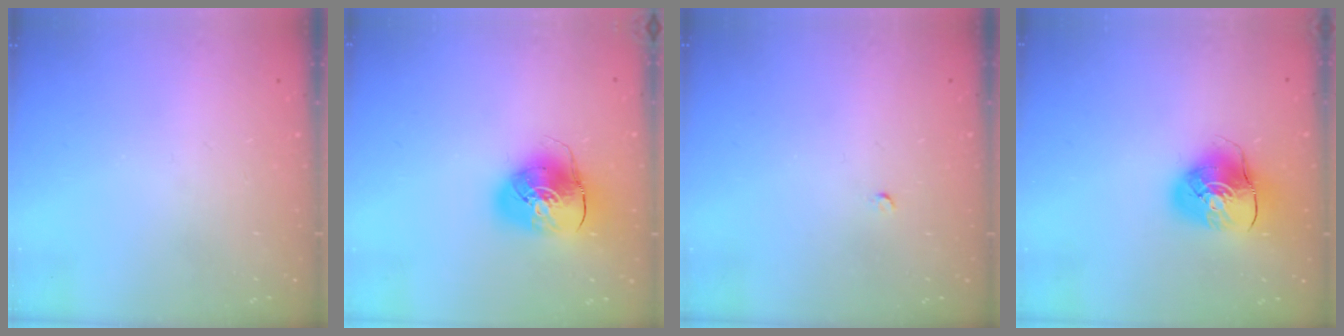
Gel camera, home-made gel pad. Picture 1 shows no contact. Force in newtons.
{"total": 11.2, "press": 11.0, "slide": 1.9}
{"total": 2.0, "press": 2.0, "slide": 0.3}
{"total": 9.1, "press": 9.0, "slide": 1.2}